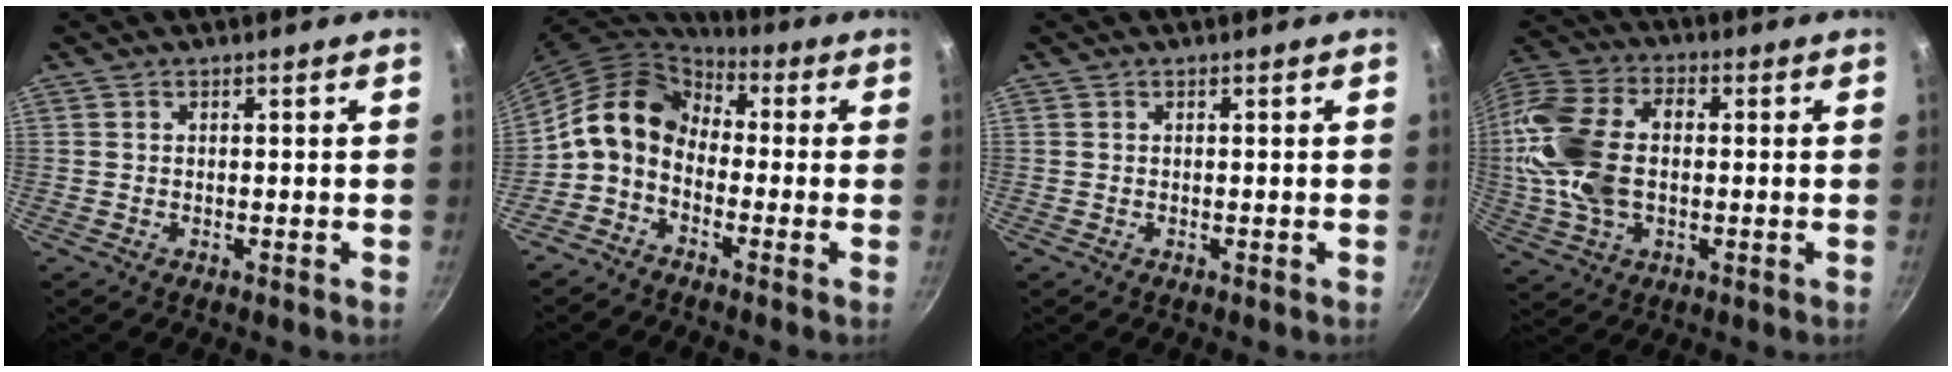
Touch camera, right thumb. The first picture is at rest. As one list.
[{"total": 11.9, "force": [-1.2, 8.9, 7.8], "torque": [-0.127, 0.049, -0.049]}, {"total": 0.0}, {"total": 18.2, "force": [0.1, 11.7, 13.9], "torque": [-0.270, 0.024, -0.009]}]